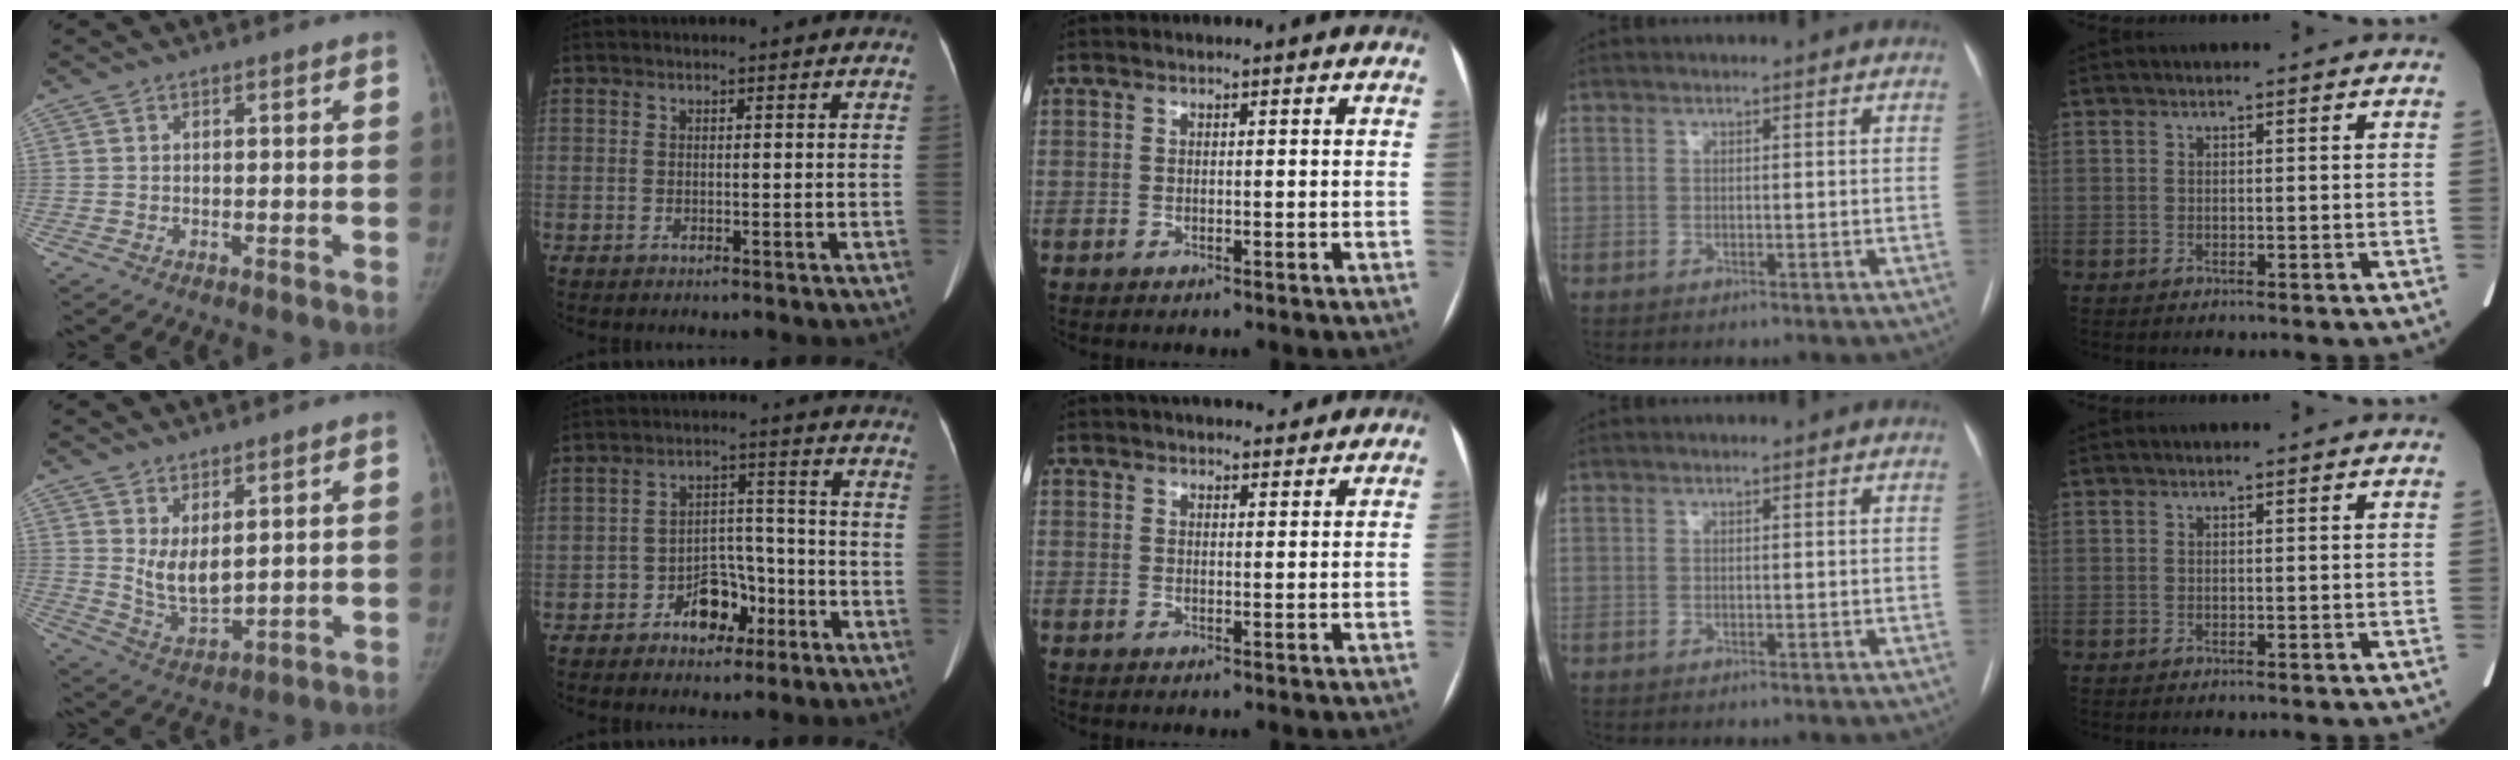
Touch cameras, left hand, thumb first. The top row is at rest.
{"thumb": {"total": 7.1, "force": [2.6, 3.4, 5.6], "torque": [-0.088, -0.038, 0.066]}, "index": {"total": 7.1, "force": [-3.9, 4.4, 4.0], "torque": [-0.069, 0.029, -0.059]}, "middle": {"total": 9.2, "force": [8.2, 2.5, 3.3], "torque": [-0.036, 0.016, 0.105]}}